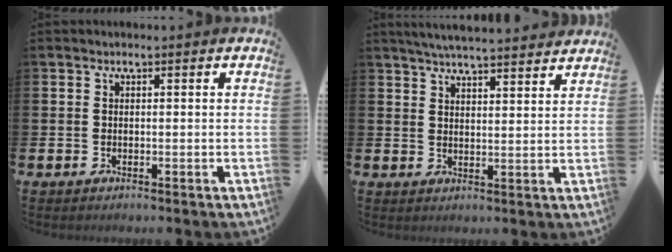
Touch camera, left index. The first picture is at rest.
{"total": 4.9, "force": [4.8, -0.1, 0.9], "torque": [-0.029, -0.024, 0.085]}